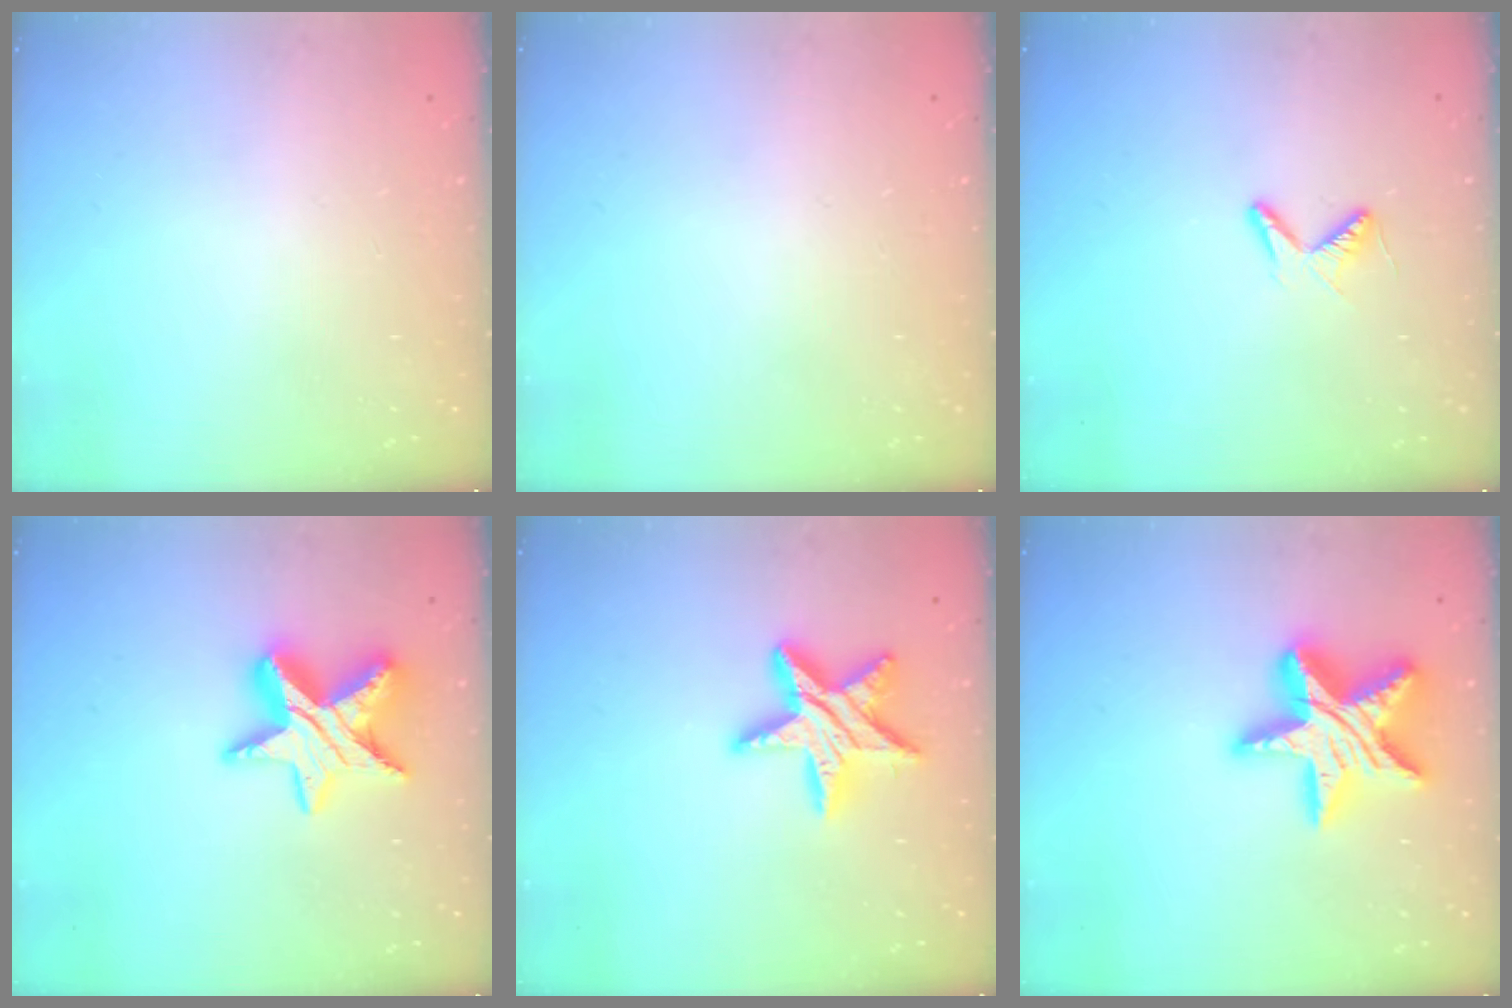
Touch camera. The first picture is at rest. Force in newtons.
{"total": 0.0}
{"total": 4.6, "press": 4.6, "slide": 0.7}
{"total": 13.3, "press": 13.2, "slide": 1.1}
{"total": 14.0, "press": 14.0, "slide": 1.0}
{"total": 20.7, "press": 20.7, "slide": 1.6}